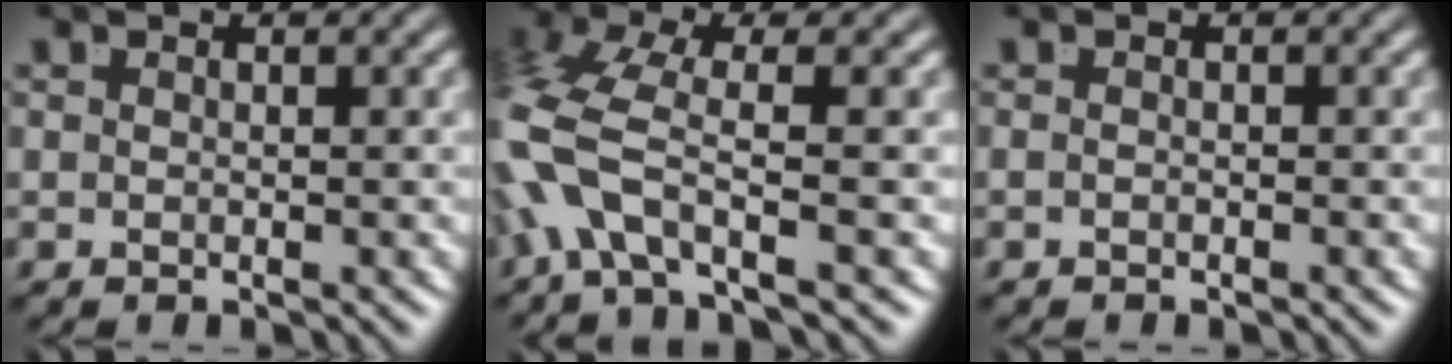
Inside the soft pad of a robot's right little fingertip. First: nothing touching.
{"total": 4.5, "force": [-1.2, 2.3, 3.7], "torque": [-0.117, -0.026, -0.012]}
{"total": 0.8, "force": [-0.6, -0.4, 0.0], "torque": [0.000, -0.005, -0.010]}